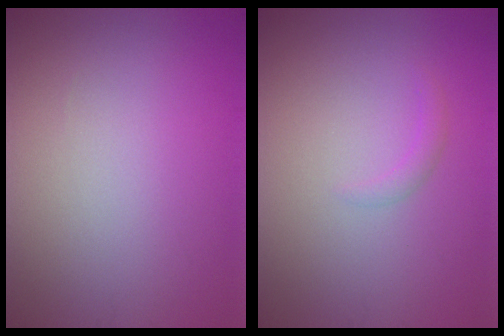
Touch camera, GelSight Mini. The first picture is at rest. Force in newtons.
{"total": 0.9, "press": 0.8, "slide": 0.1}